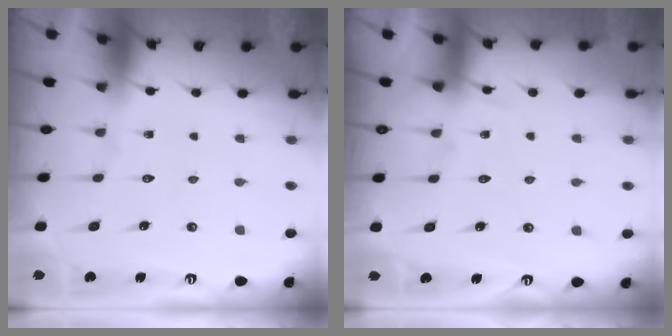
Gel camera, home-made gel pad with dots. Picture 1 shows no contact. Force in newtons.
{"total": 6.4, "press": 6.4, "slide": 0.8}